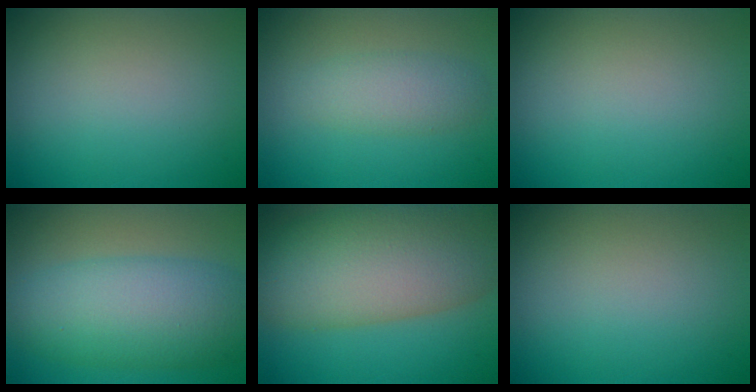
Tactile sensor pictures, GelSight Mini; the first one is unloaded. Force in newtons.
{"total": 2.7, "press": 2.7, "slide": 0.1}
{"total": 0.0}
{"total": 8.6, "press": 8.6, "slide": 0.4}
{"total": 12.3, "press": 12.3, "slide": 0.7}
{"total": 0.0}